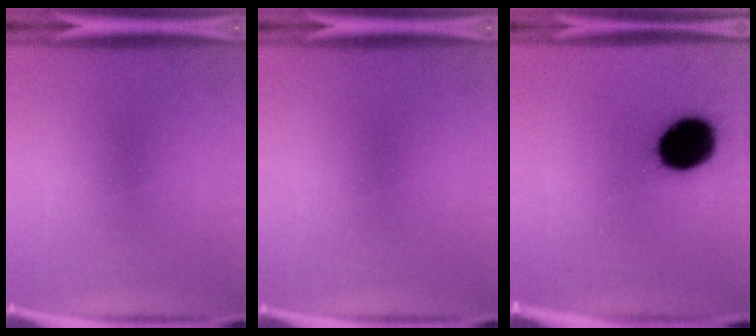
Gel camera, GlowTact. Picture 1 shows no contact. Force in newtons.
{"total": 0.0}
{"total": 18.6}